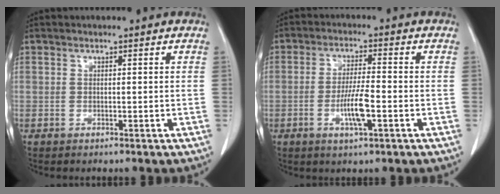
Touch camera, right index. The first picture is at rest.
{"total": 6.1, "force": [-2.0, 0.7, 5.7], "torque": [-0.112, -0.005, -0.035]}